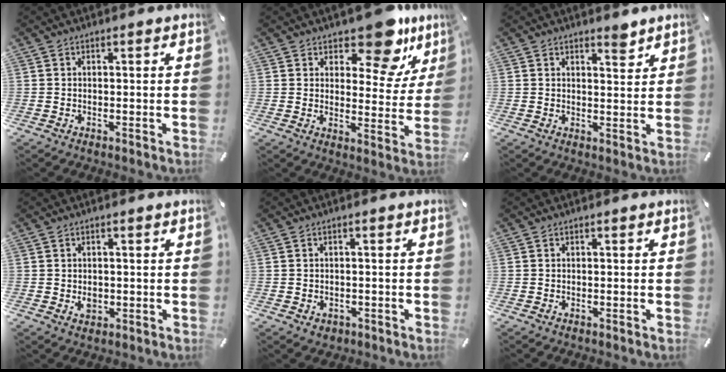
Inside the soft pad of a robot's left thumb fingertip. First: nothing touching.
{"total": 13.0, "force": [9.4, 5.6, 7.1], "torque": [-0.081, -0.073, 0.160]}
{"total": 3.5, "force": [2.9, 1.3, 1.5], "torque": [-0.002, -0.026, 0.045]}
{"total": 2.5, "force": [-0.1, 2.1, 1.4], "torque": [-0.018, 0.000, -0.003]}
{"total": 1.9, "force": [-0.7, 1.6, 0.7], "torque": [-0.012, 0.004, -0.015]}
{"total": 0.0}